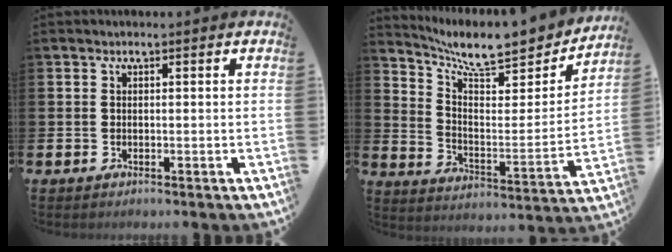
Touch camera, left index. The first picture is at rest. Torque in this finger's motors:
{"motor_torque": [0.04, -0.37, 0.43, 0.07]}